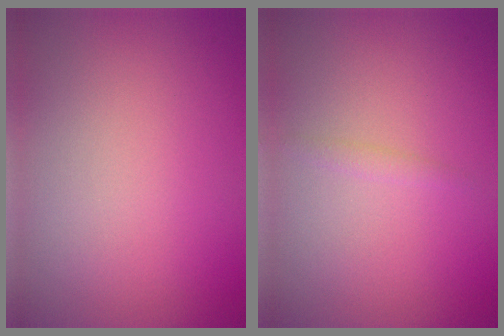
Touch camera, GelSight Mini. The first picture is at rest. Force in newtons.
{"total": 0.6, "press": 0.6, "slide": 0.0}